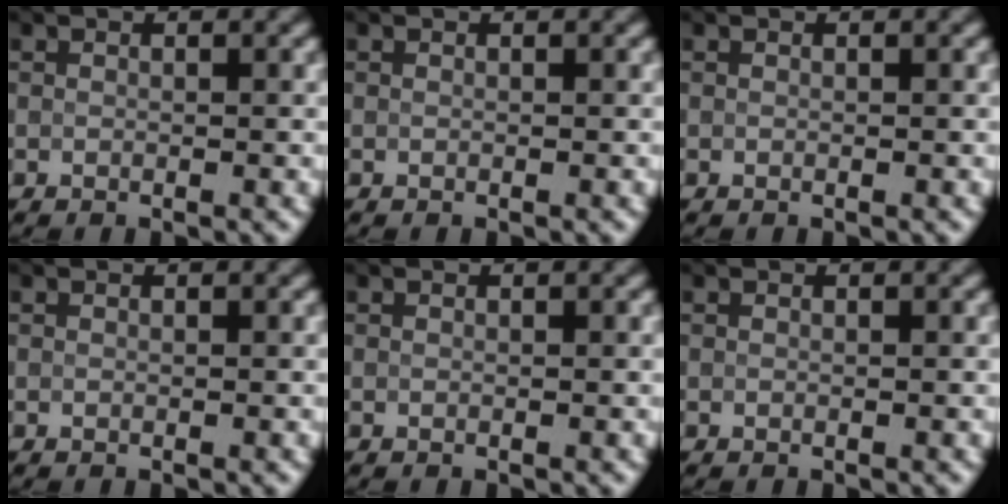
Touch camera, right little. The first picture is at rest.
{"total": 0.0}
{"total": 0.0}
{"total": 0.0}
{"total": 0.0}
{"total": 0.0}